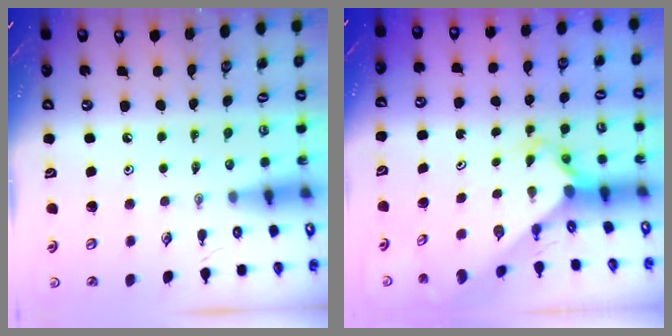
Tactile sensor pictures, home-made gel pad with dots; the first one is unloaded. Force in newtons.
{"total": 2.3, "press": 2.3, "slide": 0.2}